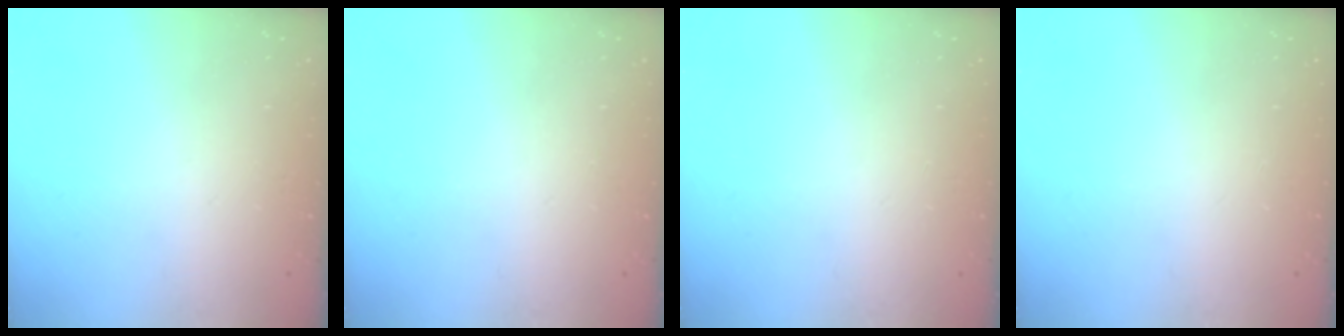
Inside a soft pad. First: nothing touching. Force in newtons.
{"total": 0.0}
{"total": 0.0}
{"total": 0.0}